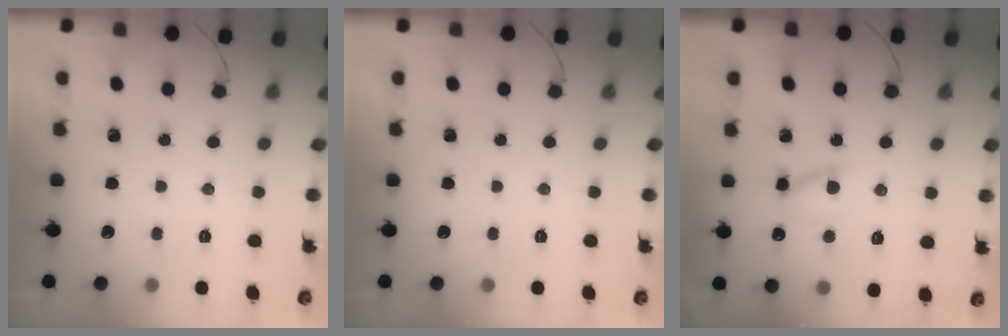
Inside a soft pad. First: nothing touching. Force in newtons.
{"total": 0.0}
{"total": 7.4, "press": 7.2, "slide": 1.4}